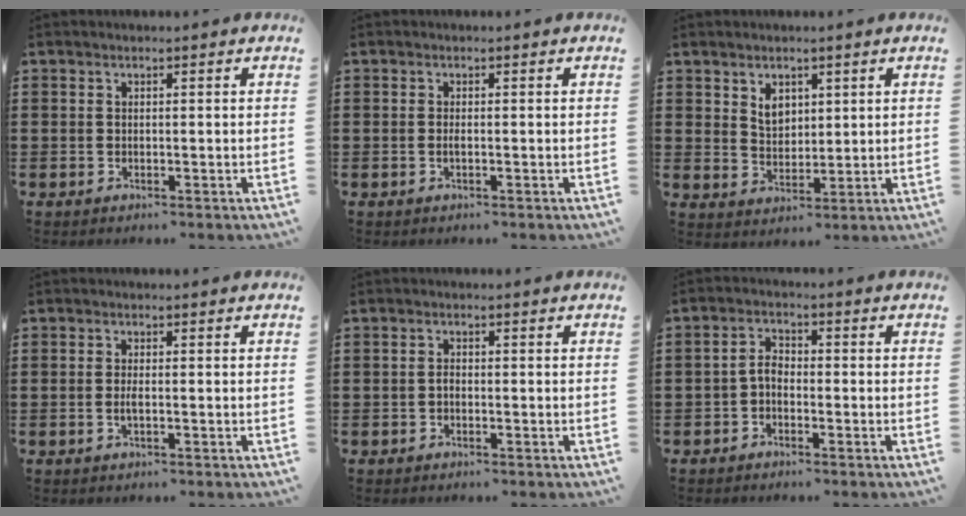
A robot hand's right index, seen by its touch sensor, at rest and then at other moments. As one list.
[{"total": 0.7, "force": [-0.2, 0.1, 0.7], "torque": [-0.012, -0.004, -0.002]}, {"total": 3.7, "force": [2.0, 2.5, 1.8], "torque": [-0.036, 0.007, 0.035]}, {"total": 1.3, "force": [-0.3, 0.2, 1.2], "torque": [-0.030, -0.004, -0.007]}, {"total": 0.9, "force": [-0.4, 0.5, 0.6], "torque": [-0.015, -0.002, -0.008]}, {"total": 2.5, "force": [-1.3, 1.3, 1.7], "torque": [-0.042, 0.006, -0.029]}]